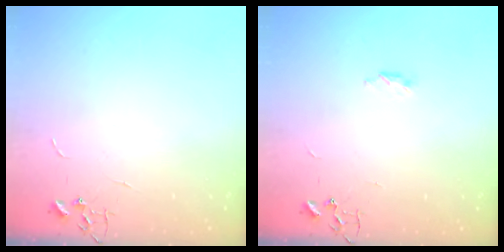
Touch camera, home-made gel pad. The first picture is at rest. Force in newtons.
{"total": 3.5, "press": 3.4, "slide": 0.5}